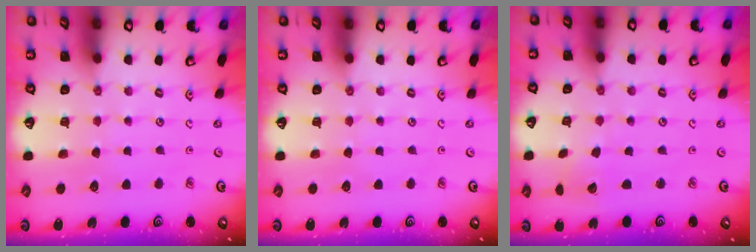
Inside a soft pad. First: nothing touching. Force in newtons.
{"total": 0.0}
{"total": 2.2, "press": 2.2, "slide": 0.2}